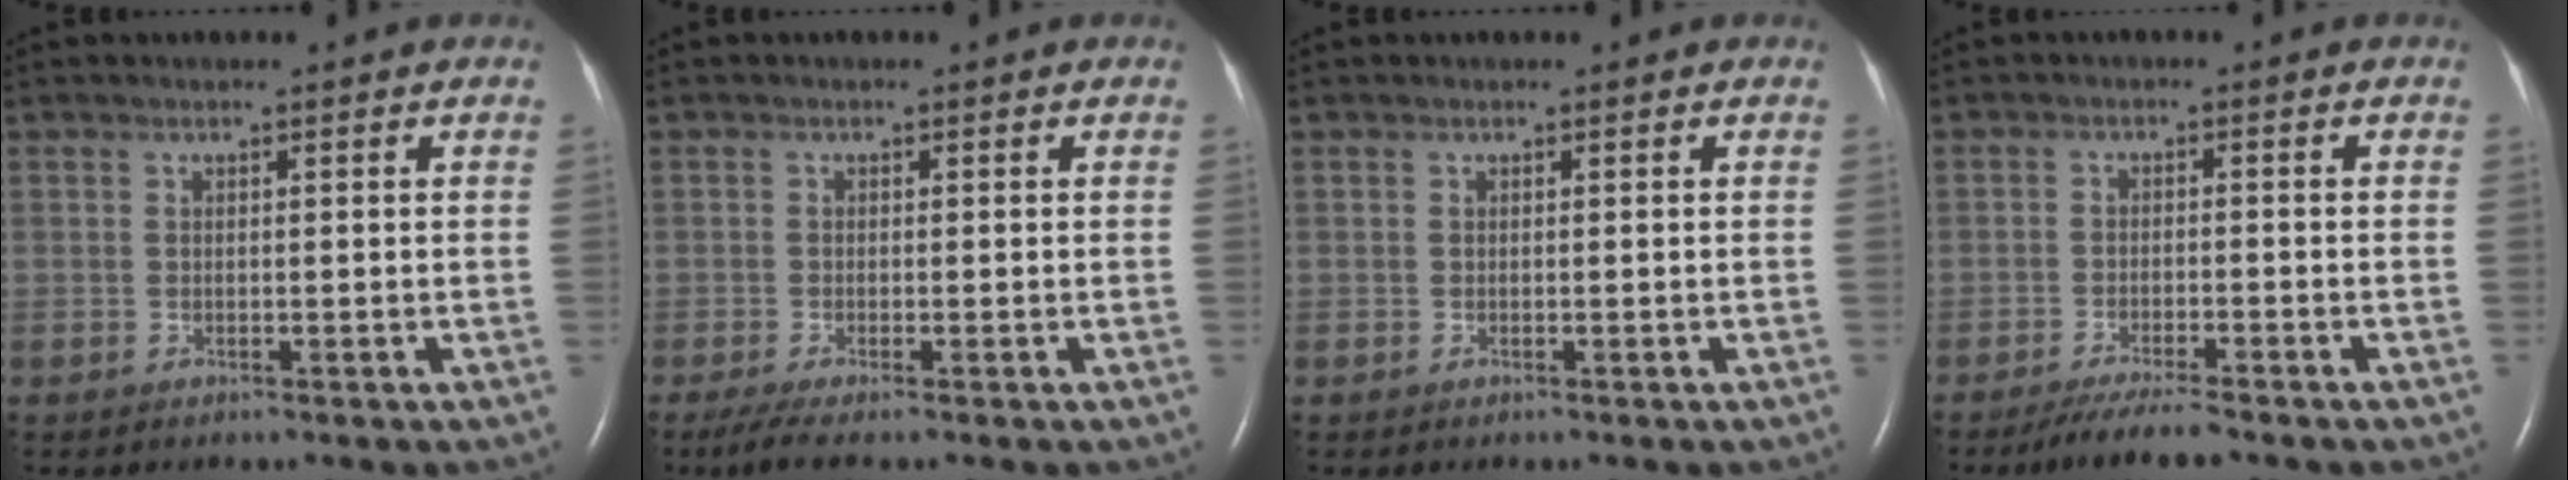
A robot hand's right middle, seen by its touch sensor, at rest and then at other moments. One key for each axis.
{"total": 2.6, "fx": -1.7, "fy": 0.1, "fz": 1.9, "tx": -0.045, "ty": -0.011, "tz": -0.038}
{"total": 0.0}
{"total": 5.4, "fx": -4.4, "fy": 0.2, "fz": 3.0, "tx": -0.056, "ty": -0.016, "tz": -0.077}